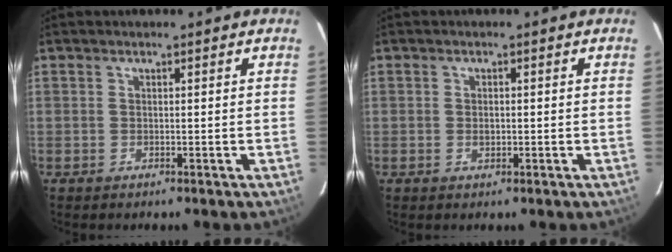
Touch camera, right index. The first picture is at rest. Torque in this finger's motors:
{"motor_torque": [-0.05, 0.02, -0.02, -0.01]}